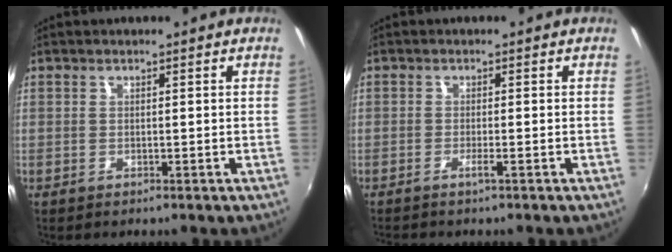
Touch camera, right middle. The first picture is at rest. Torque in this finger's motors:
{"motor_torque": [1.02, -1.12, 0.08, 0.07]}